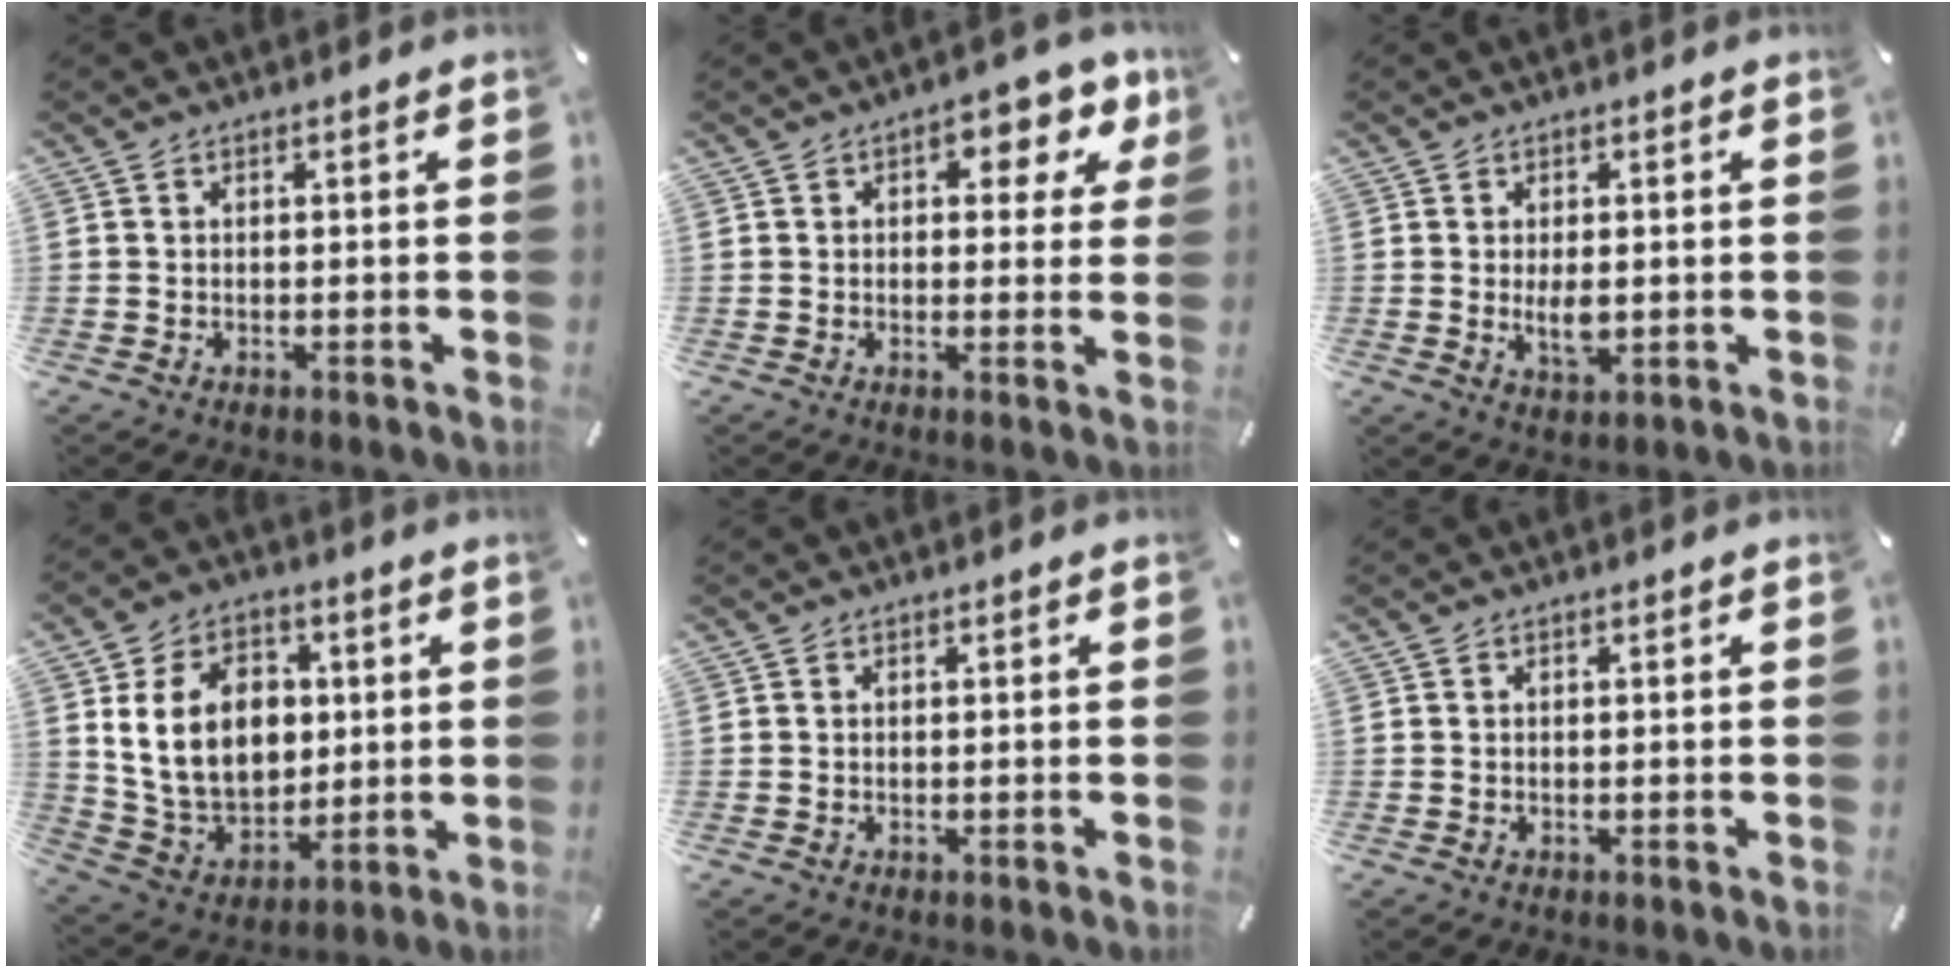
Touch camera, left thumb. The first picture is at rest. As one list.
[{"total": 7.3, "force": [2.9, 4.5, 5.0], "torque": [-0.051, -0.011, 0.041]}, {"total": 4.6, "force": [0.0, 2.5, 3.8], "torque": [-0.087, -0.009, -0.006]}, {"total": 15.5, "force": [2.7, 12.0, 9.4], "torque": [-0.195, 0.009, 0.052]}, {"total": 0.0}, {"total": 0.0}]